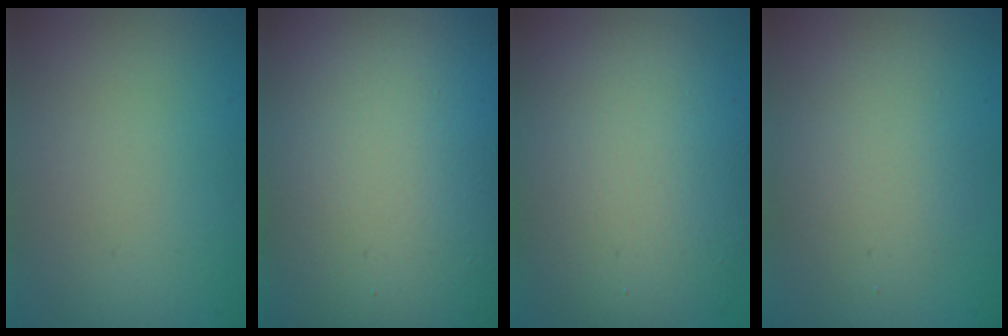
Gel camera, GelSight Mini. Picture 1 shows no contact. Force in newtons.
{"total": 20.7, "press": 20.7, "slide": 1.2}
{"total": 9.9, "press": 9.9, "slide": 0.7}
{"total": 3.0, "press": 3.0, "slide": 0.2}